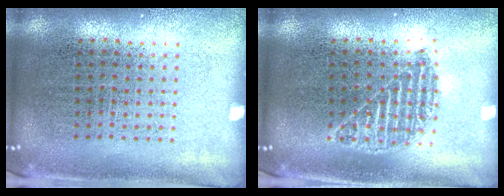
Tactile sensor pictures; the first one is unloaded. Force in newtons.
{"total": 1.1, "press": 1.0, "slide": 0.5}